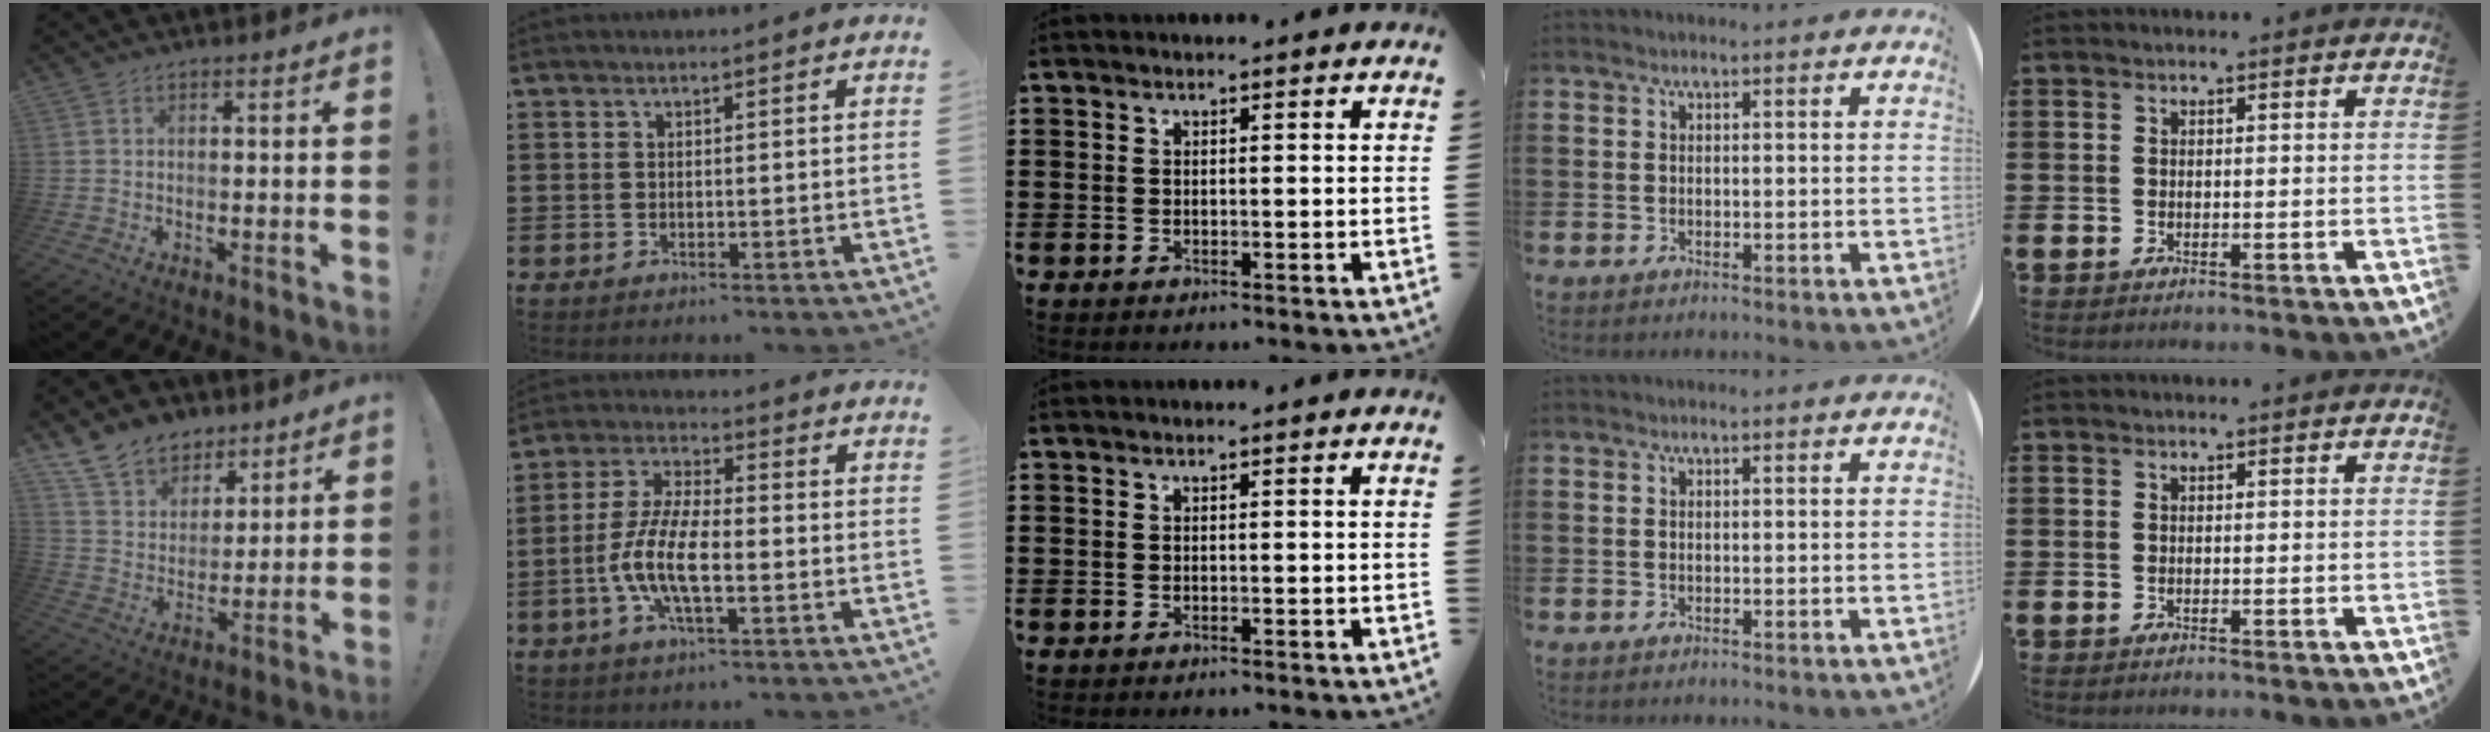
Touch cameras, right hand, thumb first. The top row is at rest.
{"thumb": {"total": 12.4, "force": [9.2, 7.9, 2.7], "torque": [-0.046, -0.071, 0.180]}, "index": {"total": 9.1, "force": [-2.8, 2.9, 8.1], "torque": [-0.190, -0.014, -0.059]}}